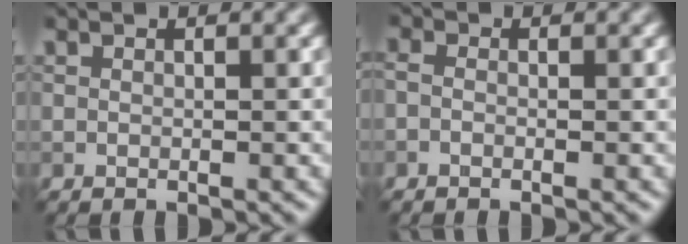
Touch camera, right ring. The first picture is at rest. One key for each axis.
{"total": 0.9, "fx": -0.4, "fy": 0.6, "fz": 0.6, "tx": -0.018, "ty": -0.005, "tz": -0.011}